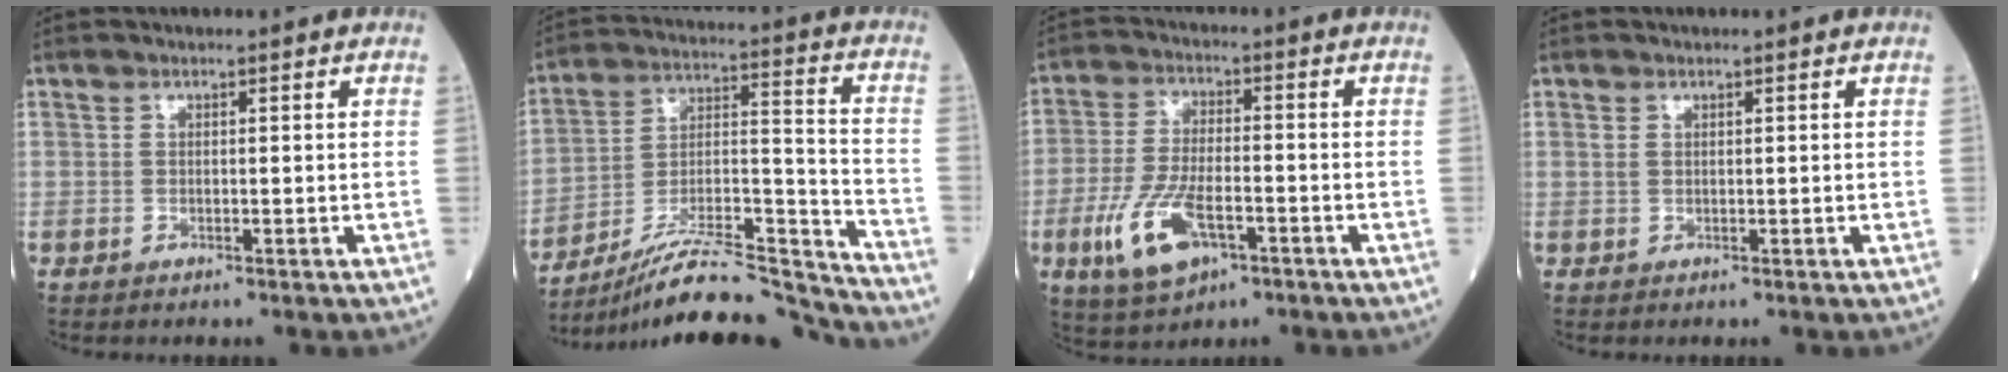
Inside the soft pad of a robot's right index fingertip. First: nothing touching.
{"total": 20.8, "force": [-19.6, 0.4, 7.0], "torque": [-0.121, 0.017, -0.323]}
{"total": 10.4, "force": [-4.3, 4.2, 8.5], "torque": [-0.185, -0.008, -0.075]}
{"total": 0.7, "force": [0.4, 0.5, 0.3], "torque": [-0.008, 0.004, 0.008]}